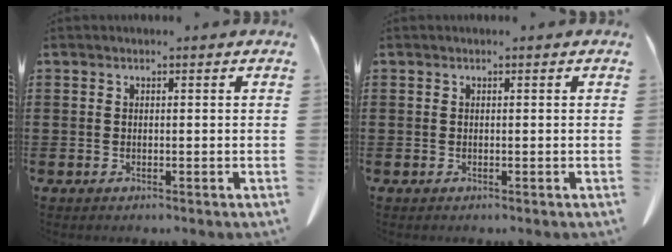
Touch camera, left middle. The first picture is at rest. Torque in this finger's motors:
{"motor_torque": [0.00, 0.00, 0.00, 0.00]}